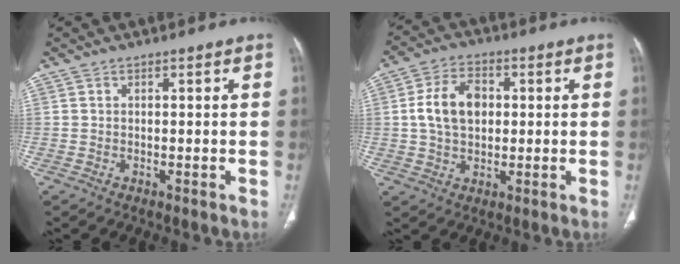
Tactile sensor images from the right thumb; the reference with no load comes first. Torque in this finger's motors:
{"motor_torque": [0.88, 2.15, 0.39, -0.52, 0.08]}